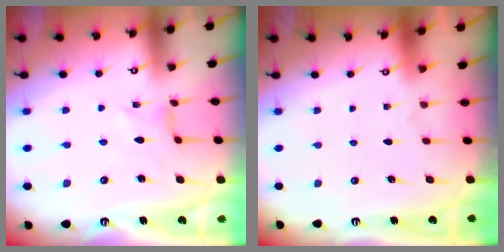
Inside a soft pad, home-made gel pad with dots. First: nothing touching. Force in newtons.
{"total": 0.0}